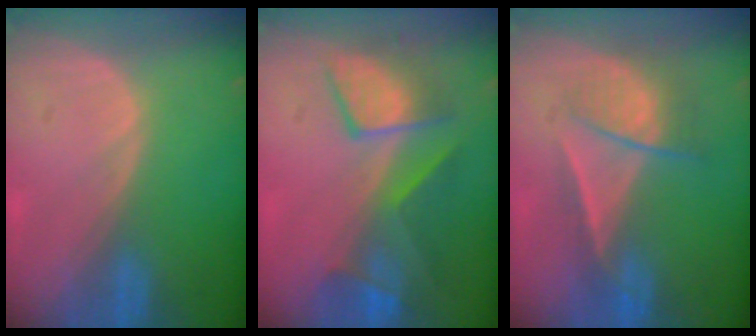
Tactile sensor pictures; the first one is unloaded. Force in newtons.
{"total": 7.9, "press": 7.8, "slide": 1.4}
{"total": 7.1, "press": 6.1, "slide": 3.7}